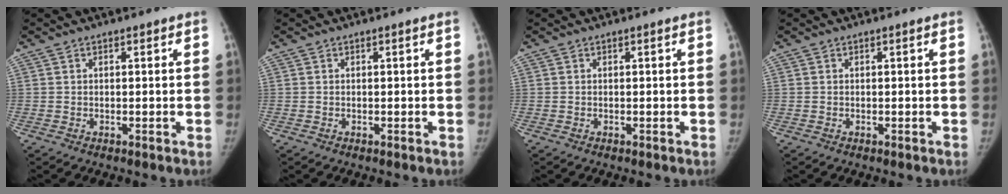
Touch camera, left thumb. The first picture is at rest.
{"total": 0.0}
{"total": 0.0}
{"total": 0.0}